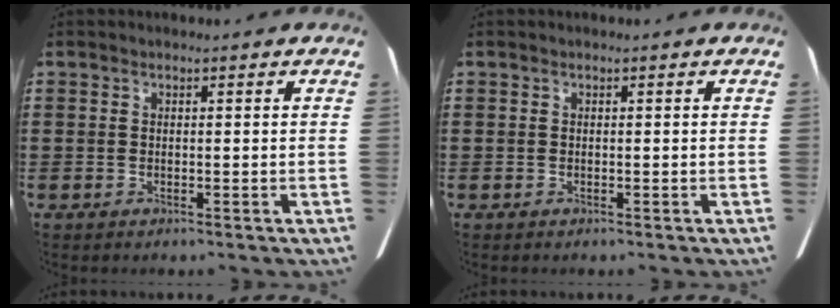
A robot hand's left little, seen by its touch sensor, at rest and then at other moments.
{"total": 0.0}